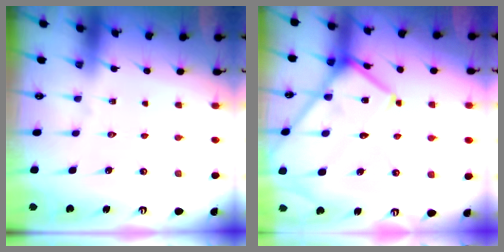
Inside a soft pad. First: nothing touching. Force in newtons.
{"total": 18.6, "press": 18.5, "slide": 1.3}